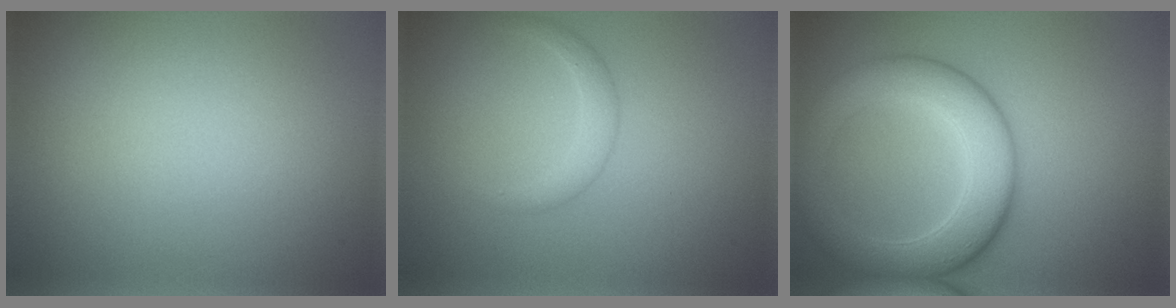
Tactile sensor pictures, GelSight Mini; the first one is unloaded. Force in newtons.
{"total": 1.5, "press": 1.5, "slide": 0.1}
{"total": 6.8, "press": 6.8, "slide": 0.3}